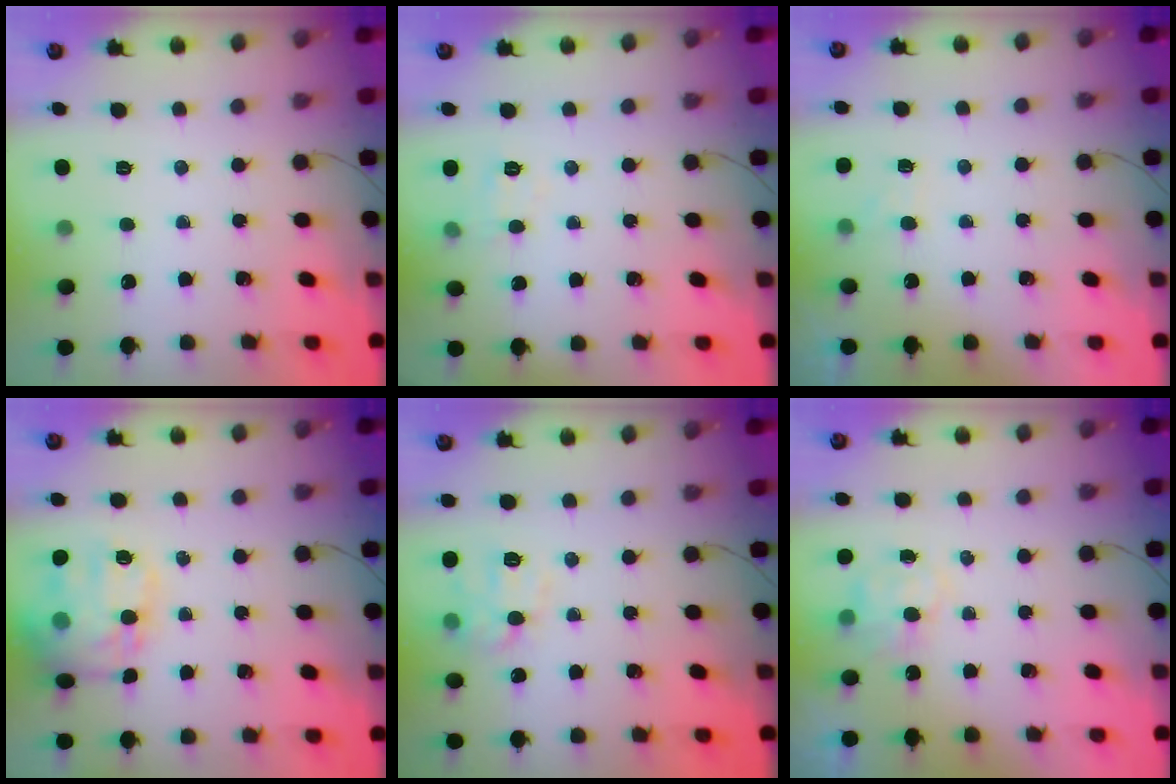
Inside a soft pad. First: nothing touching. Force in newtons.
{"total": 4.4, "press": 4.2, "slide": 1.3}
{"total": 4.8, "press": 4.6, "slide": 1.2}
{"total": 17.5, "press": 17.3, "slide": 2.5}
{"total": 10.1, "press": 10.1, "slide": 0.7}
{"total": 5.6, "press": 5.5, "slide": 0.5}